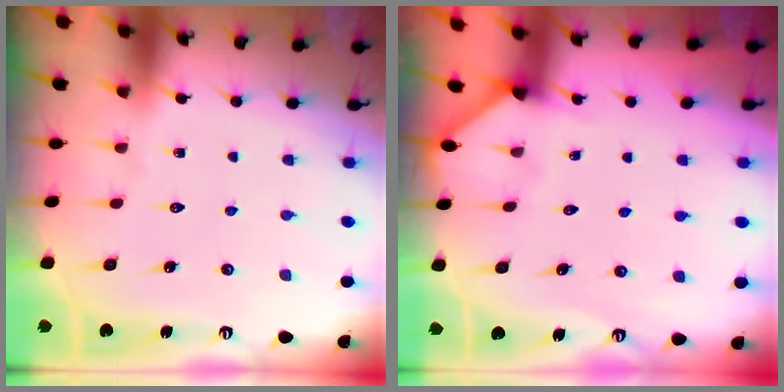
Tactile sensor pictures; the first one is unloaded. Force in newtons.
{"total": 2.3, "press": 2.3, "slide": 0.3}